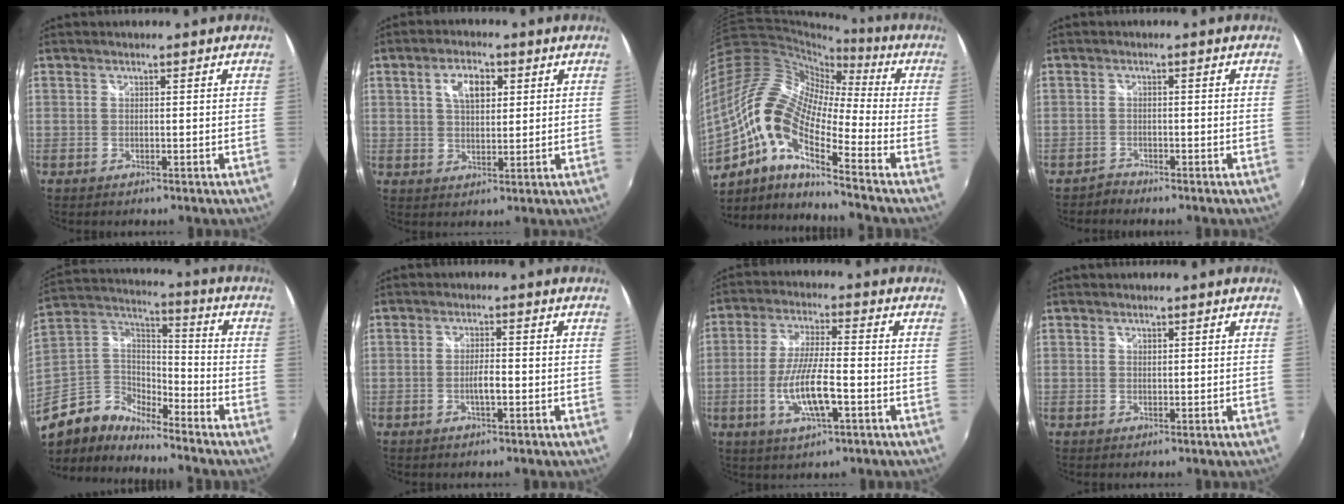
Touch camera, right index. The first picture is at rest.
{"total": 6.0, "force": [2.1, 3.3, 4.6], "torque": [-0.078, 0.013, 0.038]}
{"total": 18.5, "force": [-6.3, 6.3, 16.2], "torque": [-0.286, -0.010, -0.147]}
{"total": 1.5, "force": [-1.4, 0.3, -0.4], "torque": [0.004, 0.003, -0.029]}
{"total": 13.2, "force": [-10.3, 6.9, 4.5], "torque": [-0.125, 0.014, -0.217]}
{"total": 2.7, "force": [-0.9, 0.5, 2.5], "torque": [-0.045, -0.002, -0.016]}
{"total": 10.3, "force": [-3.2, 2.2, 9.5], "torque": [-0.188, -0.010, -0.060]}
{"total": 0.6, "force": [0.4, 0.4, 0.2], "torque": [-0.002, 0.001, 0.007]}